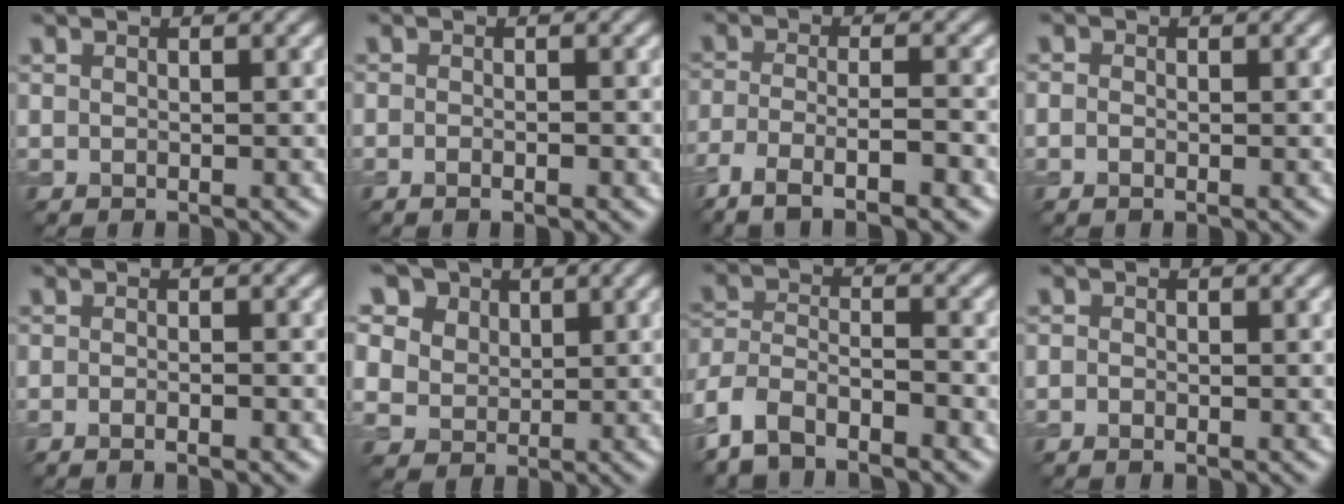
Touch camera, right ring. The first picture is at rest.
{"total": 2.0, "force": [-0.4, 0.9, 1.7], "torque": [-0.009, 0.002, -0.014]}
{"total": 6.7, "force": [-4.4, 1.8, 4.7], "torque": [-0.091, -0.008, -0.084]}
{"total": 0.9, "force": [-0.2, 0.7, 0.5], "torque": [-0.010, -0.003, -0.006]}
{"total": 2.2, "force": [-0.8, 0.8, 1.8], "torque": [-0.011, 0.003, -0.019]}
{"total": 14.2, "force": [7.3, 10.6, 6.0], "torque": [-0.171, 0.034, 0.119]}
{"total": 6.4, "force": [-4.8, 2.6, 3.4], "torque": [-0.063, -0.003, -0.104]}
{"total": 0.7, "force": [-0.3, 0.5, 0.3], "torque": [-0.004, -0.003, -0.007]}